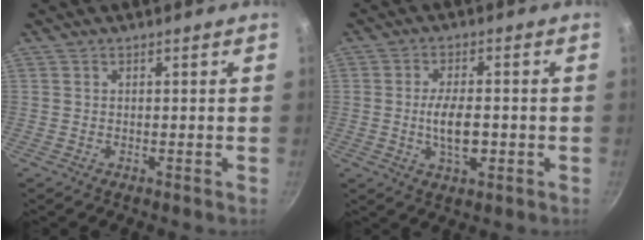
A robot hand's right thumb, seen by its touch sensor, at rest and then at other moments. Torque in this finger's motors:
{"motor_torque": [2.00, 1.69, 1.50, -1.19, 0.50]}